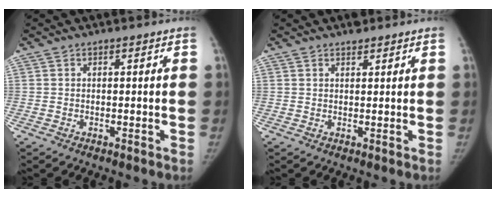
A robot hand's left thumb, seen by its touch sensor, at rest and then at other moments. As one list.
[{"total": 1.7, "force": [1.4, 0.6, 0.6], "torque": [-0.005, -0.010, 0.021]}]